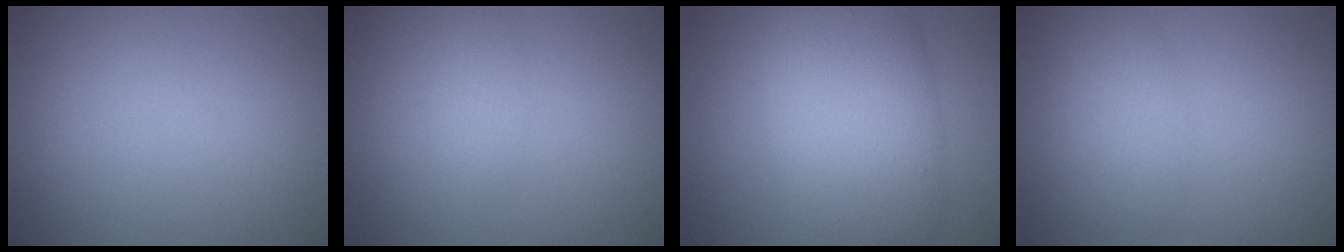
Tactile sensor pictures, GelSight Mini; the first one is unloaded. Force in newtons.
{"total": 1.2, "press": 1.2, "slide": 0.1}
{"total": 9.4, "press": 9.4, "slide": 0.2}
{"total": 2.2, "press": 2.2, "slide": 0.1}